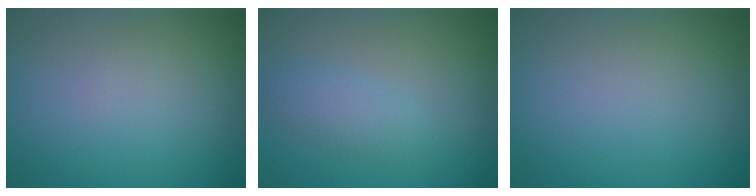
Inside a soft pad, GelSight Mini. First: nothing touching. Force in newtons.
{"total": 2.0, "press": 2.0, "slide": 0.1}
{"total": 0.0}